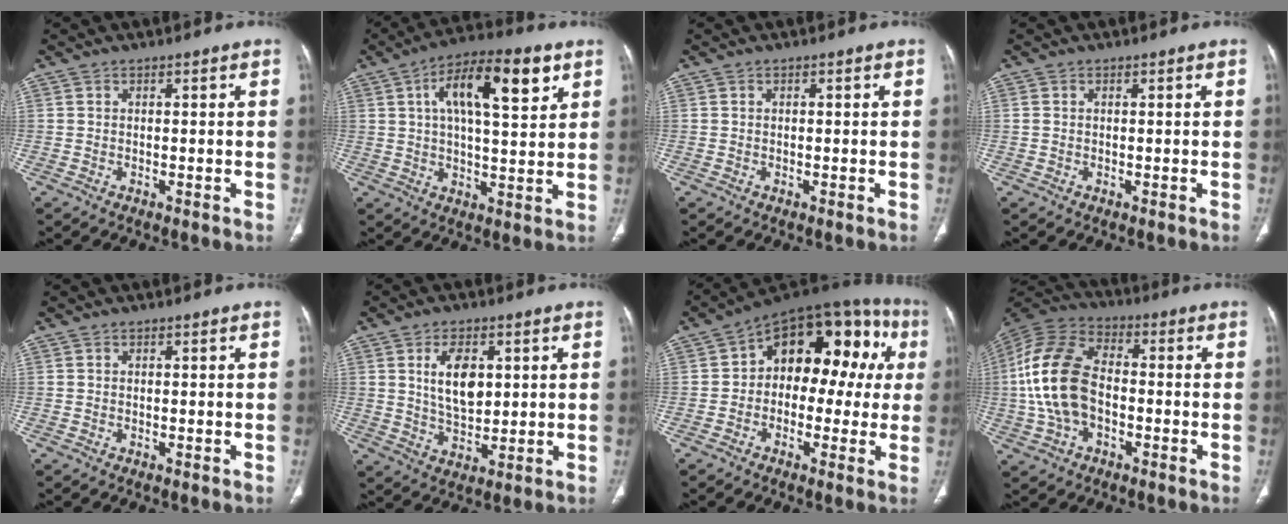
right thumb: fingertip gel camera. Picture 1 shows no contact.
{"total": 15.4, "force": [6.0, 5.7, 12.9], "torque": [-0.190, -0.002, 0.091]}
{"total": 0.0}
{"total": 0.6, "force": [0.1, 0.4, 0.4], "torque": [-0.016, 0.006, 0.005]}
{"total": 0.0}
{"total": 8.8, "force": [2.4, 5.0, 6.8], "torque": [-0.101, -0.016, 0.050]}
{"total": 18.7, "force": [2.3, 11.7, 14.4], "torque": [-0.137, 0.051, 0.020]}
{"total": 15.9, "force": [-1.6, 10.0, 12.2], "torque": [-0.255, 0.034, -0.033]}